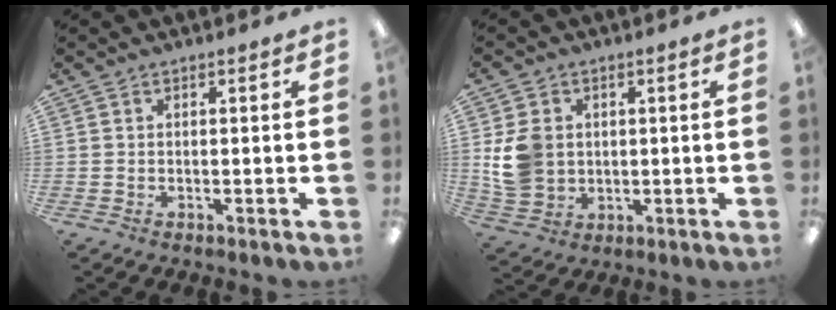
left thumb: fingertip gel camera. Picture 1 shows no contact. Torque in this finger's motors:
{"motor_torque": [0.82, 0.84, 0.66, -0.59, 0.05]}